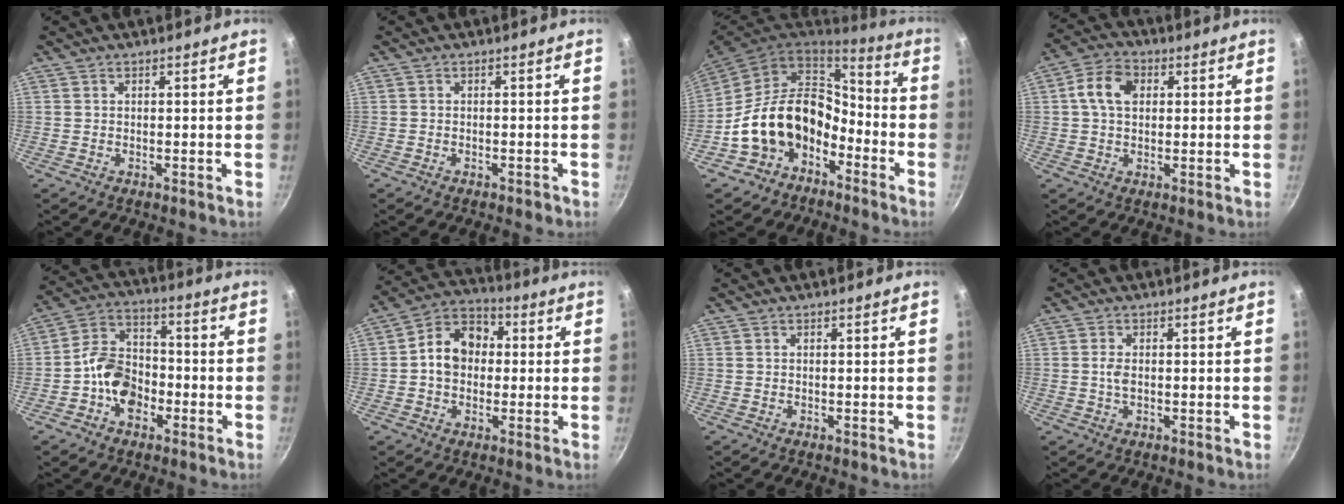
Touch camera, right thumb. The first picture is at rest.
{"total": 0.9, "force": [-0.7, 0.4, 0.4], "torque": [-0.007, 0.009, -0.006]}
{"total": 17.2, "force": [-6.4, 12.6, 9.9], "torque": [-0.143, 0.075, -0.111]}
{"total": 7.7, "force": [1.6, 5.3, 5.3], "torque": [-0.087, 0.015, 0.017]}
{"total": 10.6, "force": [-3.6, 7.7, 6.3], "torque": [-0.082, 0.041, -0.076]}
{"total": 10.5, "force": [0.3, 8.3, 6.4], "torque": [-0.070, 0.028, -0.014]}
{"total": 0.0}
{"total": 1.8, "force": [-0.1, 0.9, 1.6], "torque": [-0.032, 0.000, -0.002]}